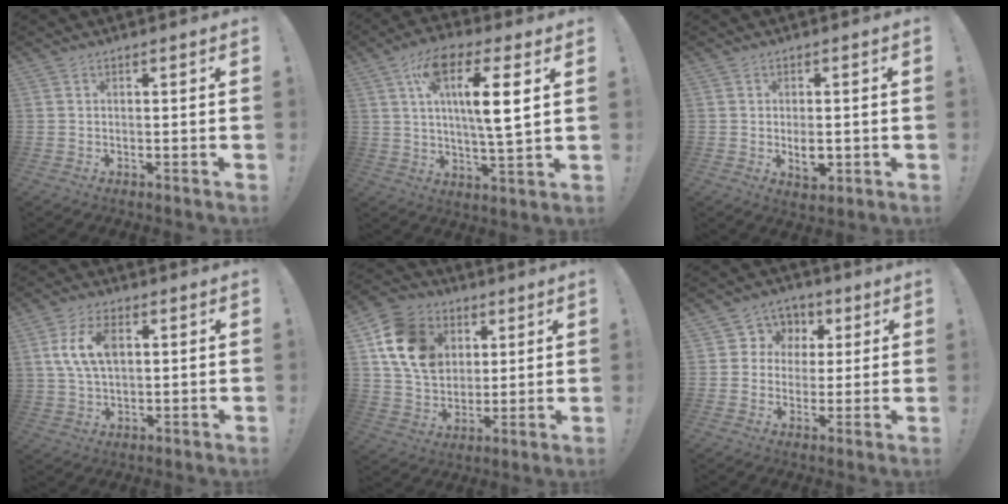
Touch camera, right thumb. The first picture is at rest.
{"total": 14.1, "force": [4.4, 3.5, 12.9], "torque": [-0.216, 0.001, 0.065]}
{"total": 4.9, "force": [-0.8, 2.7, 4.0], "torque": [-0.057, 0.002, -0.013]}
{"total": 10.4, "force": [2.7, 6.4, 7.7], "torque": [-0.143, 0.005, 0.050]}
{"total": 16.5, "force": [6.1, 12.8, 8.6], "torque": [-0.135, -0.017, 0.123]}
{"total": 7.2, "force": [1.1, 7.0, 1.5], "torque": [-0.018, -0.007, 0.026]}